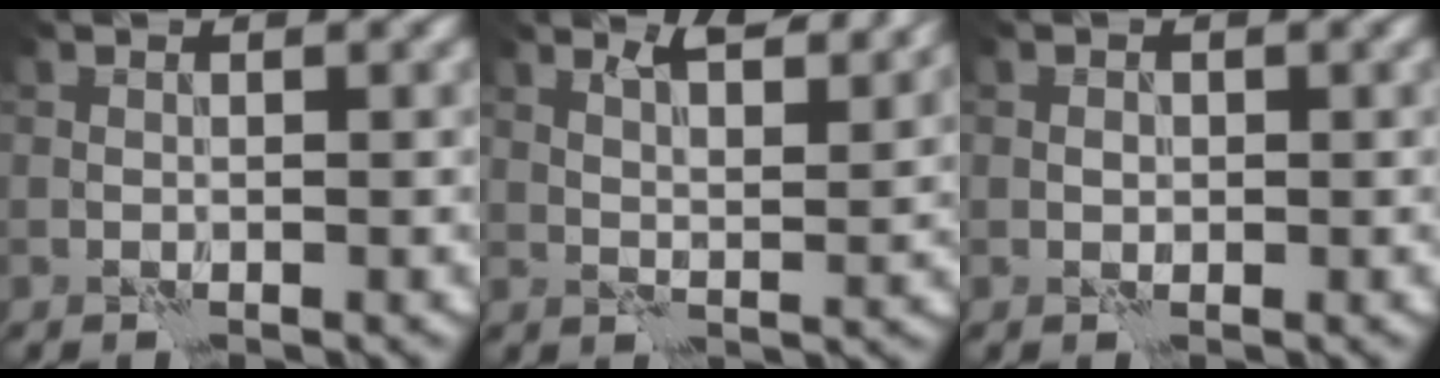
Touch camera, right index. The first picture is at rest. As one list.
[{"total": 5.6, "force": [4.1, 1.4, 3.6], "torque": [-0.045, 0.008, 0.052]}, {"total": 0.6, "force": [0.0, 0.5, 0.3], "torque": [-0.002, 0.001, -0.002]}]